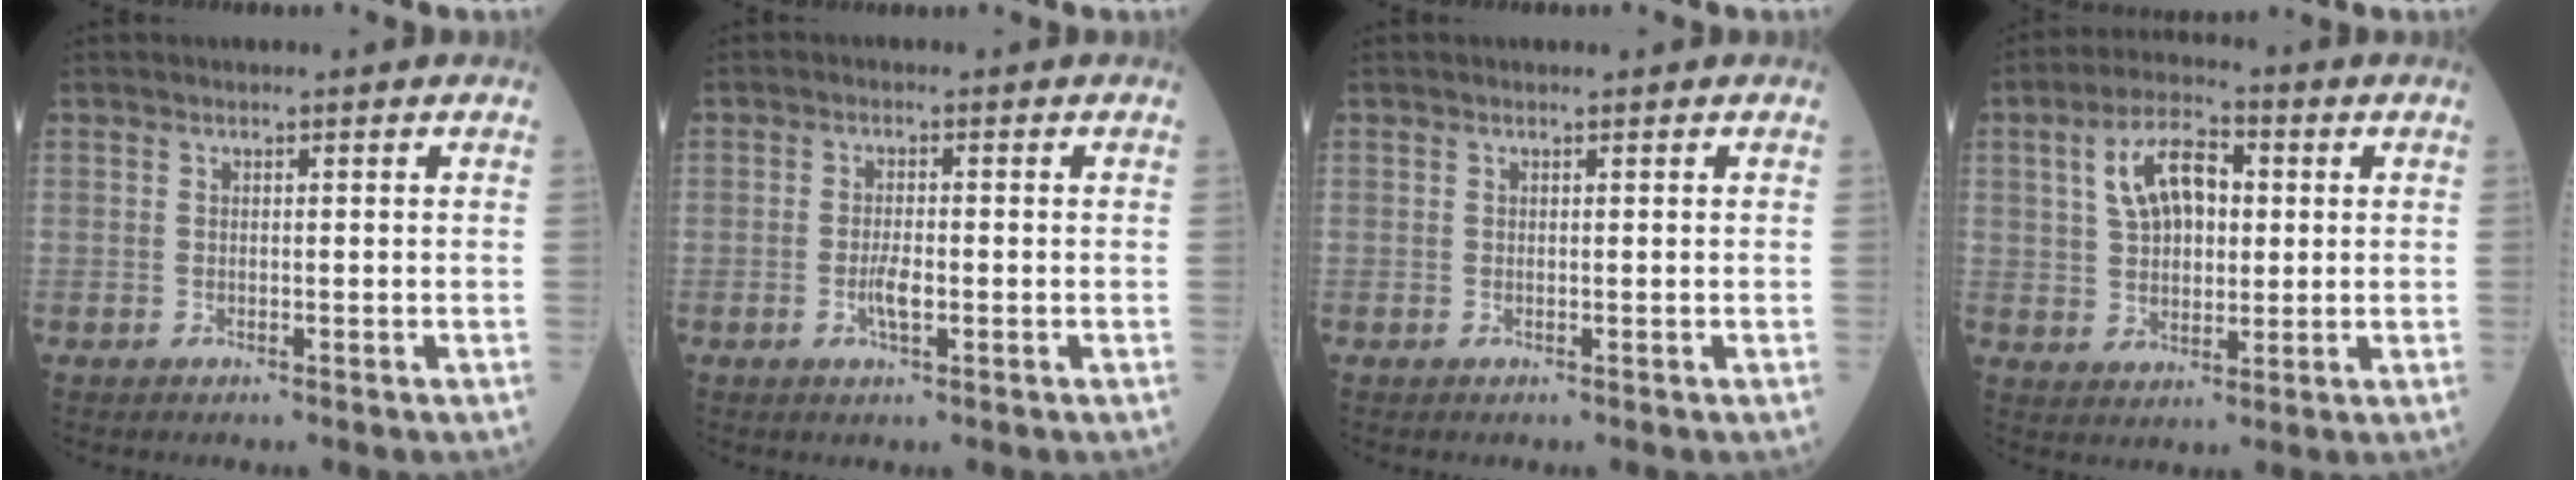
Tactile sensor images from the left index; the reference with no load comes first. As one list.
[{"total": 2.6, "force": [-1.0, 0.7, 2.3], "torque": [-0.048, 0.001, -0.018]}, {"total": 0.0}, {"total": 9.8, "force": [2.5, 5.0, 8.1], "torque": [-0.156, 0.024, 0.044]}]